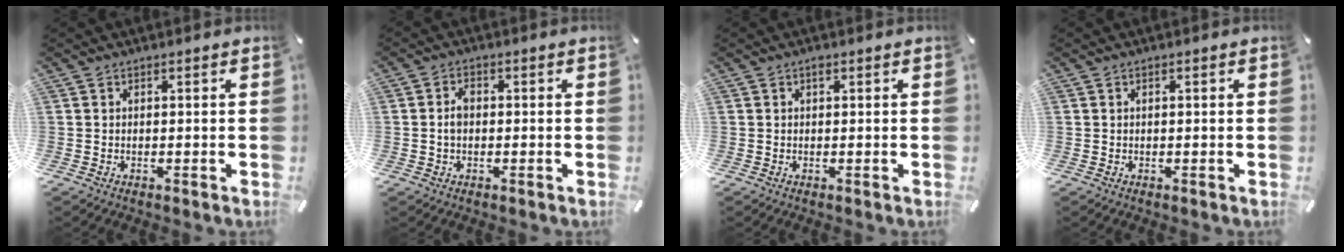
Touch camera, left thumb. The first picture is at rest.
{"total": 2.8, "force": [-0.1, 1.8, 2.1], "torque": [-0.041, 0.006, -0.003]}
{"total": 1.0, "force": [0.4, 0.5, 0.7], "torque": [-0.015, 0.005, 0.005]}
{"total": 0.7, "force": [0.0, 0.2, 0.6], "torque": [-0.011, 0.001, 0.000]}